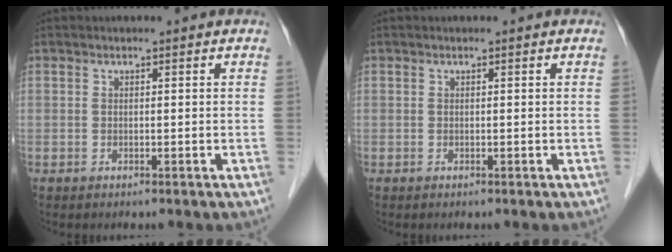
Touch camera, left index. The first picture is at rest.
{"total": 0.0}